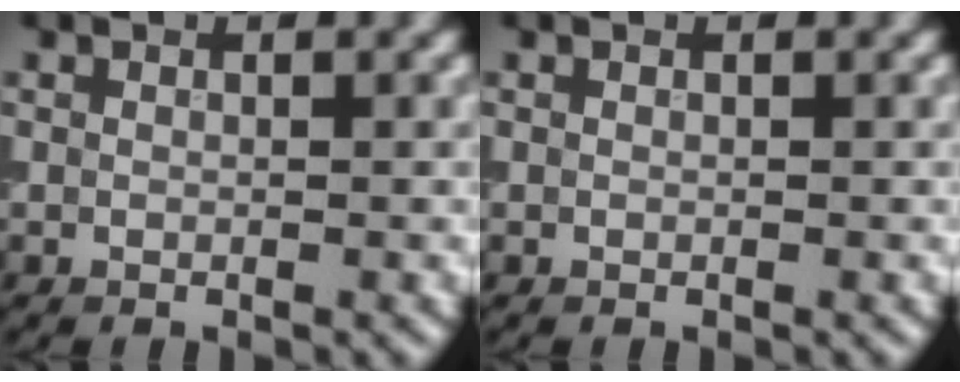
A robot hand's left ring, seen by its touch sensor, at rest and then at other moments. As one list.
[{"total": 0.0}]